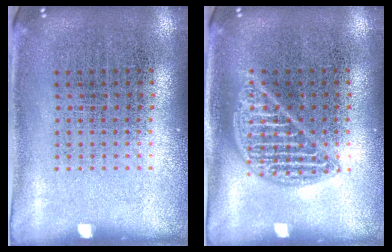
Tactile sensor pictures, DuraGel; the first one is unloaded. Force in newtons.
{"total": 1.5, "press": 1.5, "slide": 0.2}